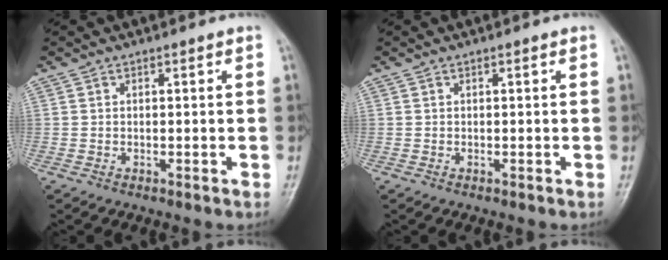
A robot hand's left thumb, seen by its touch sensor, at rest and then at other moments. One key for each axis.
{"total": 0.0}